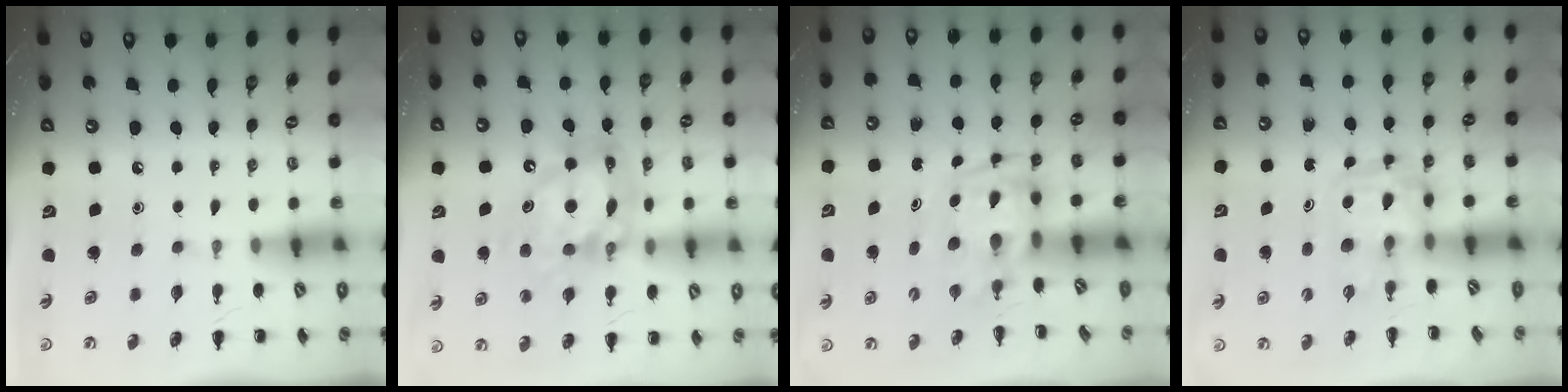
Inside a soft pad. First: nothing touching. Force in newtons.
{"total": 14.4, "press": 13.8, "slide": 4.1}
{"total": 3.6, "press": 3.5, "slide": 0.7}
{"total": 3.5, "press": 3.4, "slide": 0.6}